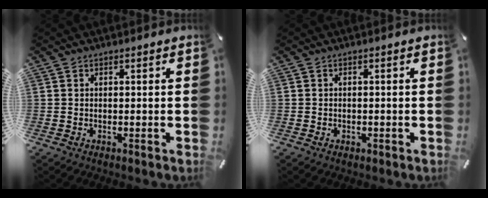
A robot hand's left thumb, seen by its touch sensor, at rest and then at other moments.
{"total": 0.9, "force": [-0.4, 0.8, 0.4], "torque": [-0.008, 0.002, -0.011]}